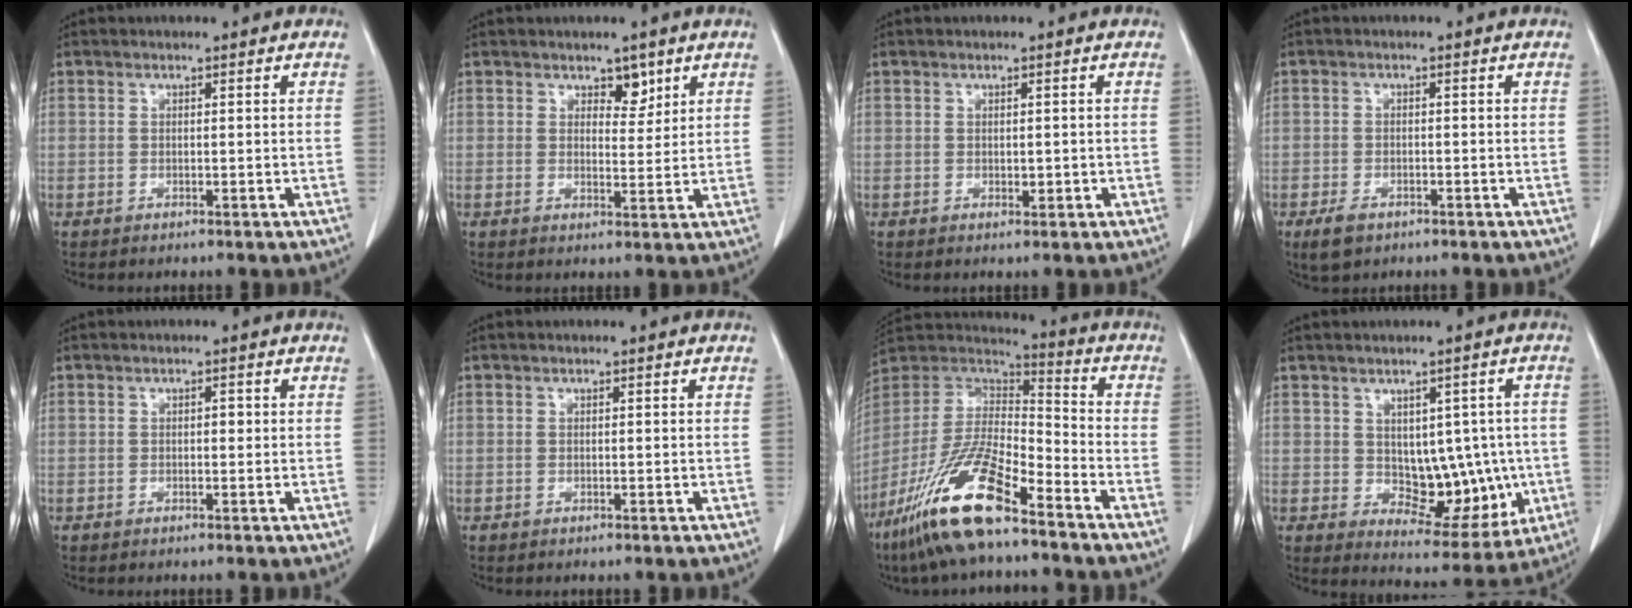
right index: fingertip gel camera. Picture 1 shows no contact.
{"total": 3.1, "force": [2.0, 1.7, 1.6], "torque": [-0.015, -0.004, 0.034]}
{"total": 1.2, "force": [-0.1, 0.7, 1.0], "torque": [-0.013, -0.001, 0.002]}
{"total": 3.1, "force": [-1.9, 1.9, 1.6], "torque": [-0.034, -0.002, -0.024]}
{"total": 0.8, "force": [0.1, 0.4, 0.7], "torque": [-0.008, 0.002, 0.000]}
{"total": 0.0}
{"total": 17.9, "force": [-11.6, 3.5, 13.2], "torque": [-0.282, -0.018, -0.218]}
{"total": 10.4, "force": [-0.5, 6.1, 8.4], "torque": [-0.089, 0.012, 0.017]}